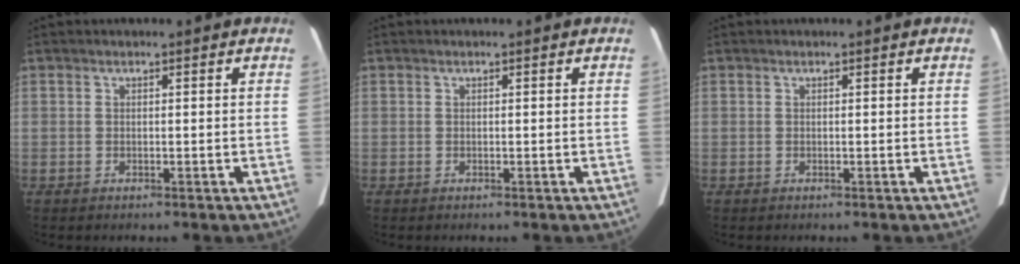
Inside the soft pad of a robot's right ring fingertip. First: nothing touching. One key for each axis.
{"total": 0.0}
{"total": 0.0}